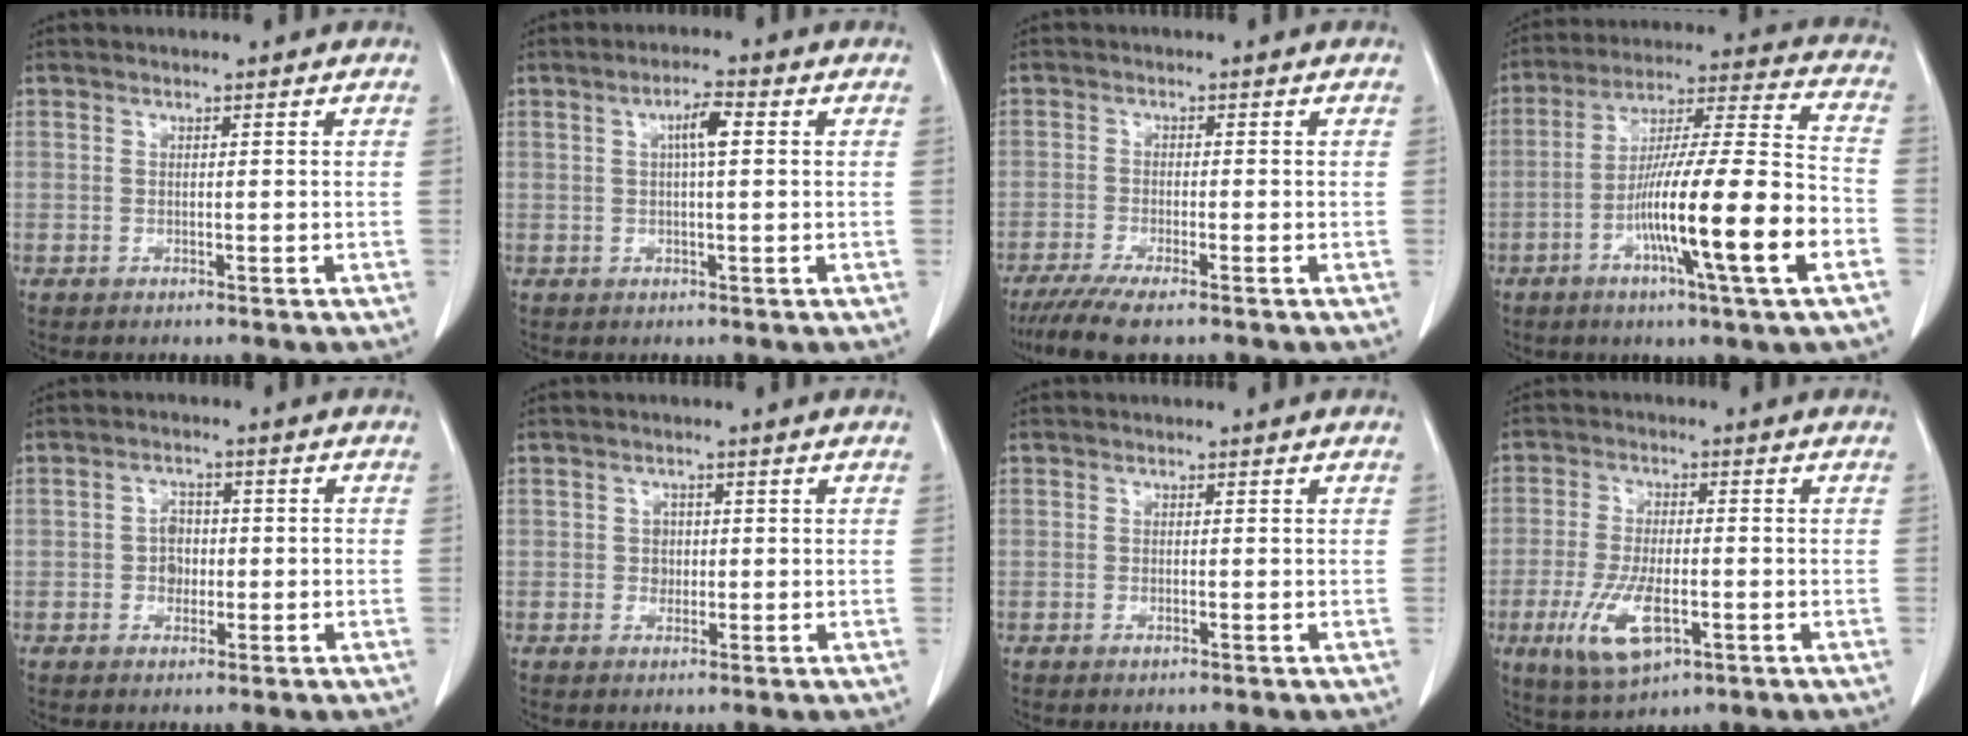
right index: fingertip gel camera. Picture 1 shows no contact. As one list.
[{"total": 3.6, "force": [0.8, 0.5, 3.5], "torque": [-0.060, 0.007, 0.012]}, {"total": 6.2, "force": [-4.6, 0.5, 4.1], "torque": [-0.069, -0.015, -0.076]}, {"total": 18.5, "force": [-6.4, 0.1, 17.4], "torque": [-0.289, -0.005, -0.108]}, {"total": 3.1, "force": [-0.6, 2.4, 1.8], "torque": [-0.027, 0.008, -0.011]}, {"total": 1.7, "force": [0.0, 1.5, 0.7], "torque": [-0.010, 0.004, 0.001]}, {"total": 0.7, "force": [-0.4, 0.1, 0.6], "torque": [-0.012, -0.001, -0.005]}, {"total": 9.1, "force": [-3.3, 3.6, 7.7], "torque": [-0.160, -0.012, -0.052]}]